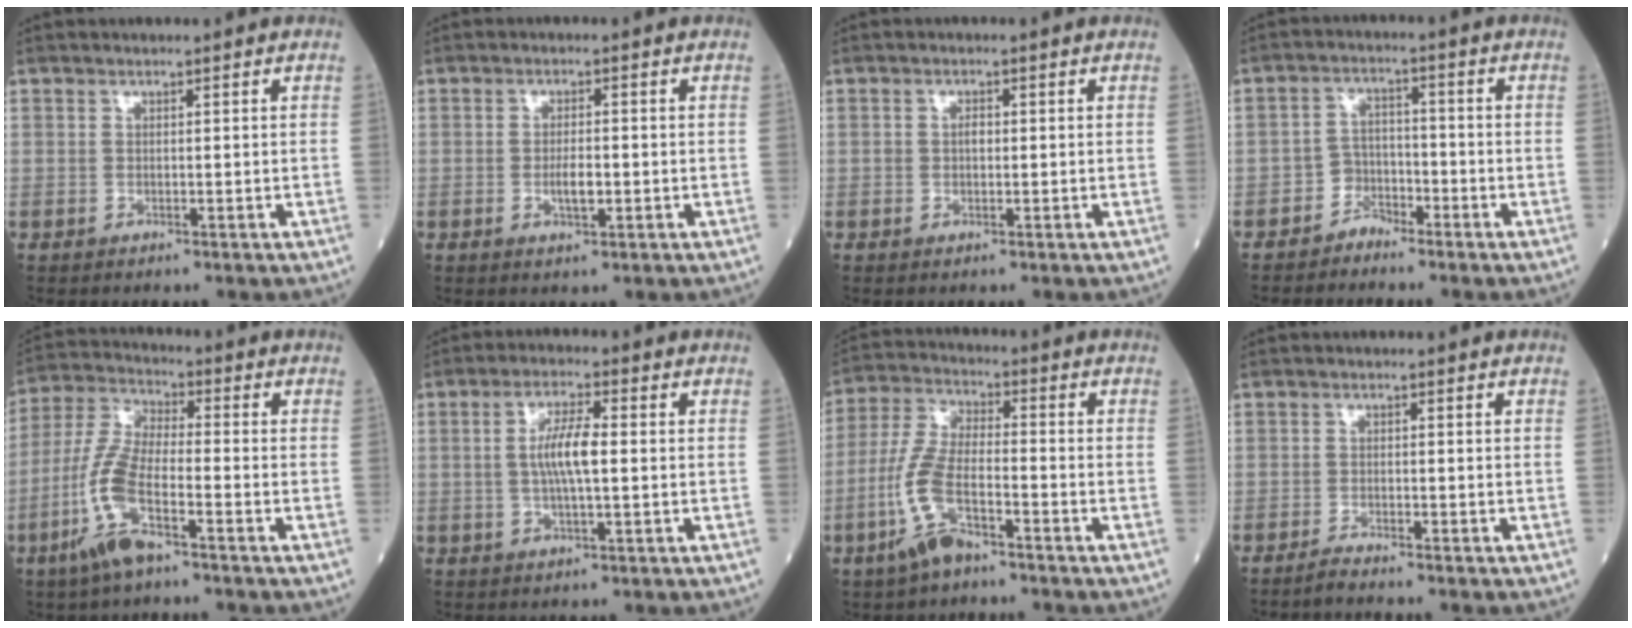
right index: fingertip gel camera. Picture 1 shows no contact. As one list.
[{"total": 3.0, "force": [-0.7, 0.8, 2.8], "torque": [-0.052, 0.001, -0.011]}, {"total": 1.3, "force": [0.0, 0.8, 1.1], "torque": [-0.021, 0.004, -0.002]}, {"total": 3.3, "force": [-2.6, 2.1, 0.1], "torque": [0.003, 0.009, -0.051]}, {"total": 10.4, "force": [-5.1, 2.4, 8.8], "torque": [-0.201, -0.008, -0.104]}, {"total": 6.1, "force": [0.2, 1.0, 6.0], "torque": [-0.118, 0.006, 0.000]}, {"total": 9.5, "force": [-4.8, 3.0, 7.6], "torque": [-0.179, -0.003, -0.097]}, {"total": 1.6, "force": [-1.6, -0.3, 0.3], "torque": [-0.011, -0.004, -0.032]}]